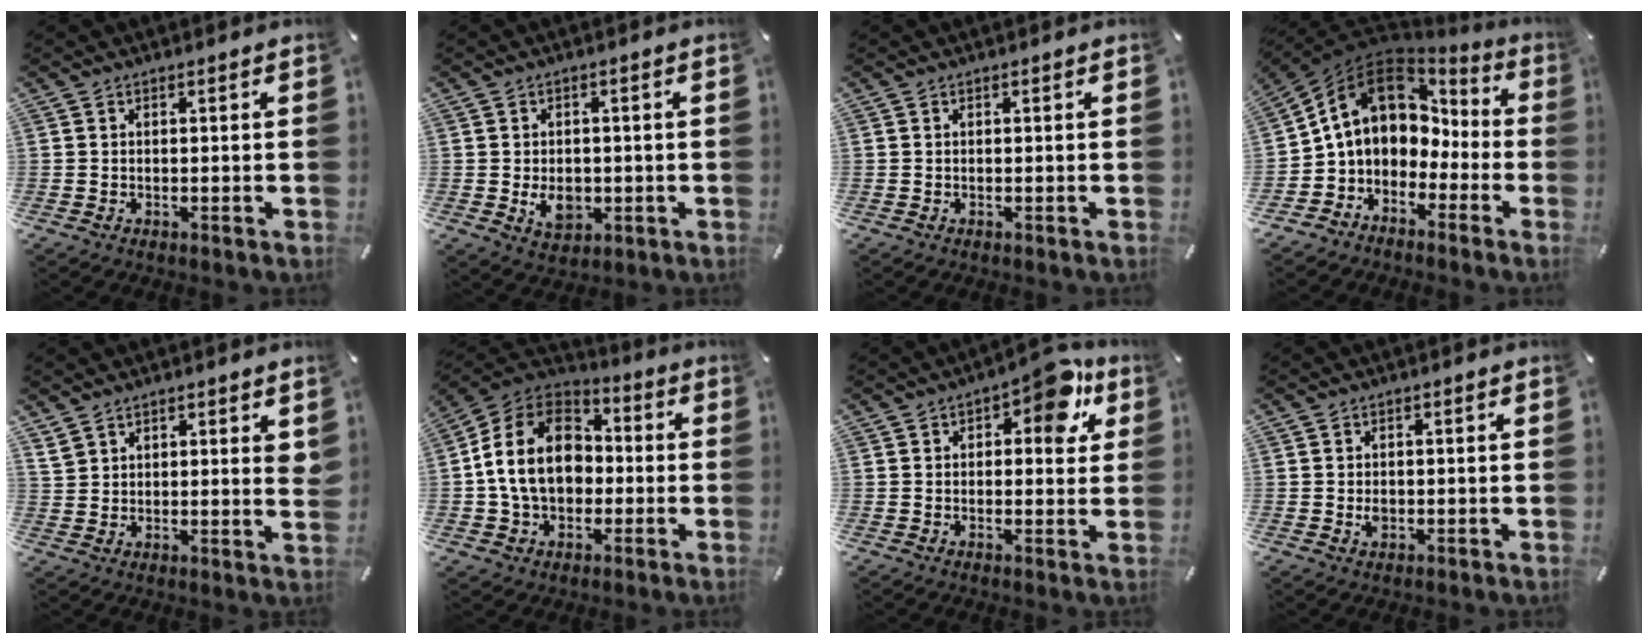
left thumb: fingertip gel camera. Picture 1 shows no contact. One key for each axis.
{"total": 6.1, "fx": -1.0, "fy": 4.6, "fz": 3.9, "tx": -0.070, "ty": -0.005, "tz": -0.018}
{"total": 0.0}
{"total": 12.1, "fx": 1.9, "fy": 10.3, "fz": 6.2, "tx": -0.132, "ty": -0.001, "tz": 0.034}
{"total": 4.0, "fx": 2.8, "fy": 2.0, "fz": 2.0, "tx": -0.037, "ty": -0.005, "tz": 0.053}
{"total": 15.7, "fx": -0.8, "fy": 12.7, "fz": 9.2, "tx": -0.203, "ty": 0.021, "tz": -0.016}
{"total": 10.1, "fx": 5.1, "fy": 5.1, "fz": 7.1, "tx": -0.076, "ty": -0.026, "tz": 0.079}
{"total": 1.8, "fx": -0.1, "fy": 1.5, "fz": 1.0, "tx": -0.012, "ty": 0.000, "tz": -0.003}